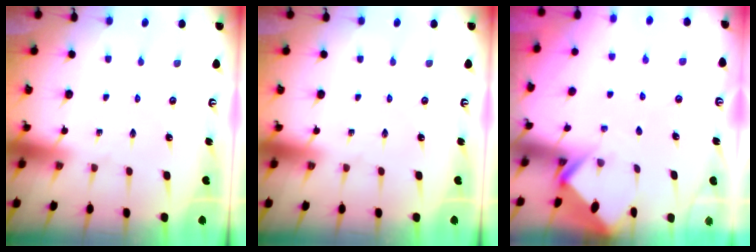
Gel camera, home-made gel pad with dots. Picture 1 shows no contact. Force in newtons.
{"total": 0.0}
{"total": 2.9, "press": 2.9, "slide": 0.2}